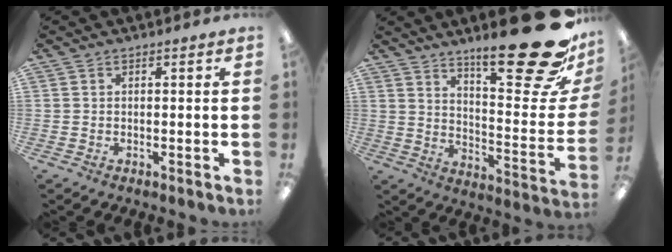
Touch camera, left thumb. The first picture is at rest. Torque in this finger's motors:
{"motor_torque": [2.27, 1.31, 1.30, -1.47, 0.07]}